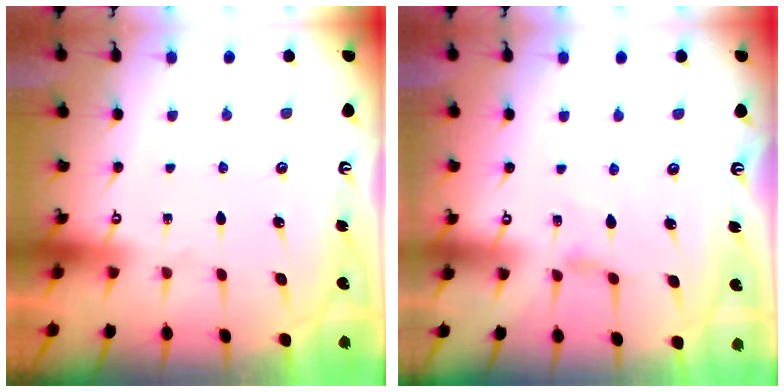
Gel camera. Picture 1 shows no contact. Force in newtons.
{"total": 1.4, "press": 1.3, "slide": 0.4}